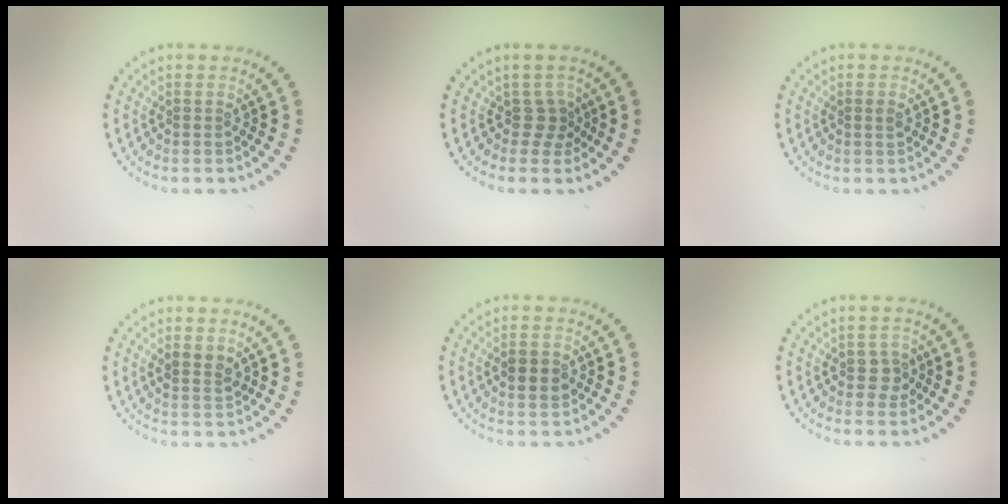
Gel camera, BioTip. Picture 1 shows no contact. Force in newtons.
{"total": 2.0, "press": 1.2, "slide": 1.5}
{"total": 0.9, "press": 0.9, "slide": 0.0}
{"total": 1.8, "press": 1.8, "slide": 0.5}
{"total": 2.2, "press": 2.2, "slide": 0.1}
{"total": 1.9, "press": 1.7, "slide": 0.7}